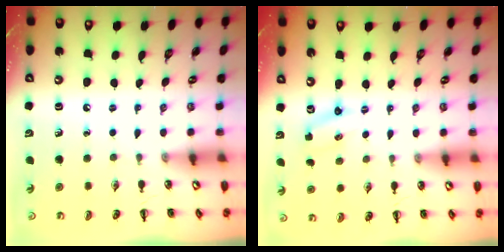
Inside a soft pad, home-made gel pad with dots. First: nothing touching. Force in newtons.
{"total": 2.4, "press": 2.4, "slide": 0.6}